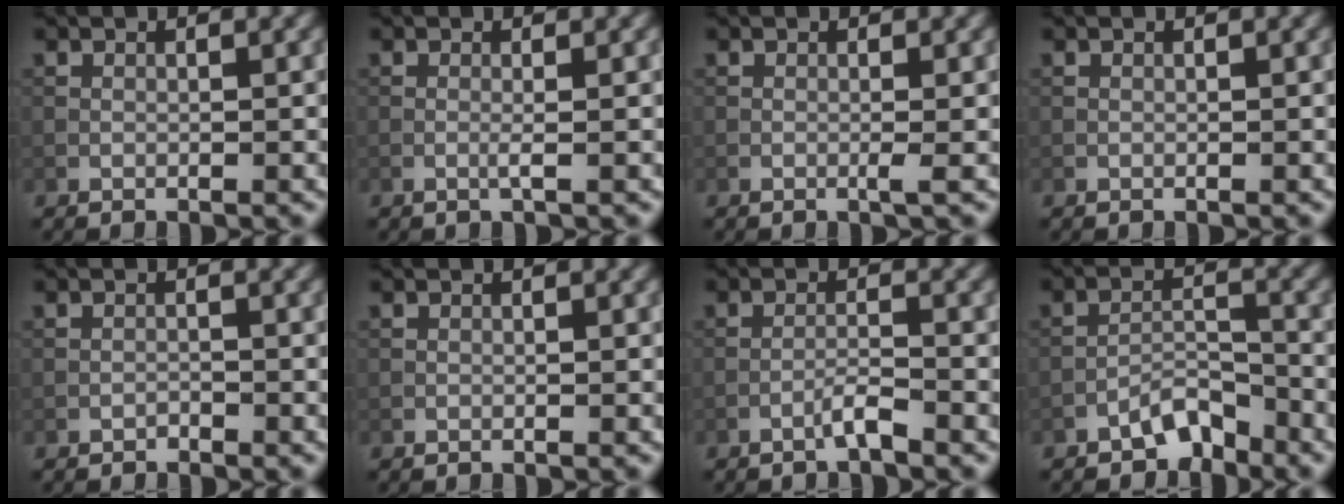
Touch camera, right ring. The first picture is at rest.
{"total": 0.8, "force": [-0.2, 0.0, 0.8], "torque": [-0.016, 0.001, -0.008]}
{"total": 0.7, "force": [-0.2, -0.1, 0.7], "torque": [-0.015, -0.001, -0.007]}
{"total": 0.0}
{"total": 0.6, "force": [-0.5, 0.2, 0.1], "torque": [-0.001, 0.001, -0.011]}
{"total": 0.0}
{"total": 1.7, "force": [-1.3, 0.0, 1.2], "torque": [-0.020, 0.008, -0.028]}
{"total": 3.0, "force": [-2.5, 1.0, 1.4], "torque": [-0.017, 0.015, -0.047]}